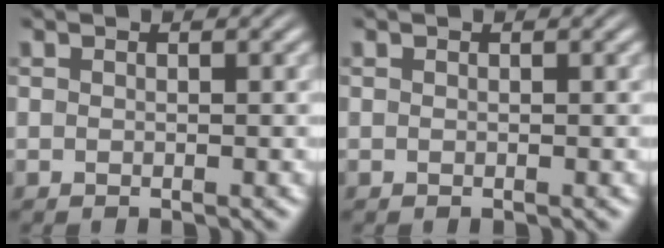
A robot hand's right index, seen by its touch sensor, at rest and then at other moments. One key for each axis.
{"total": 0.0}